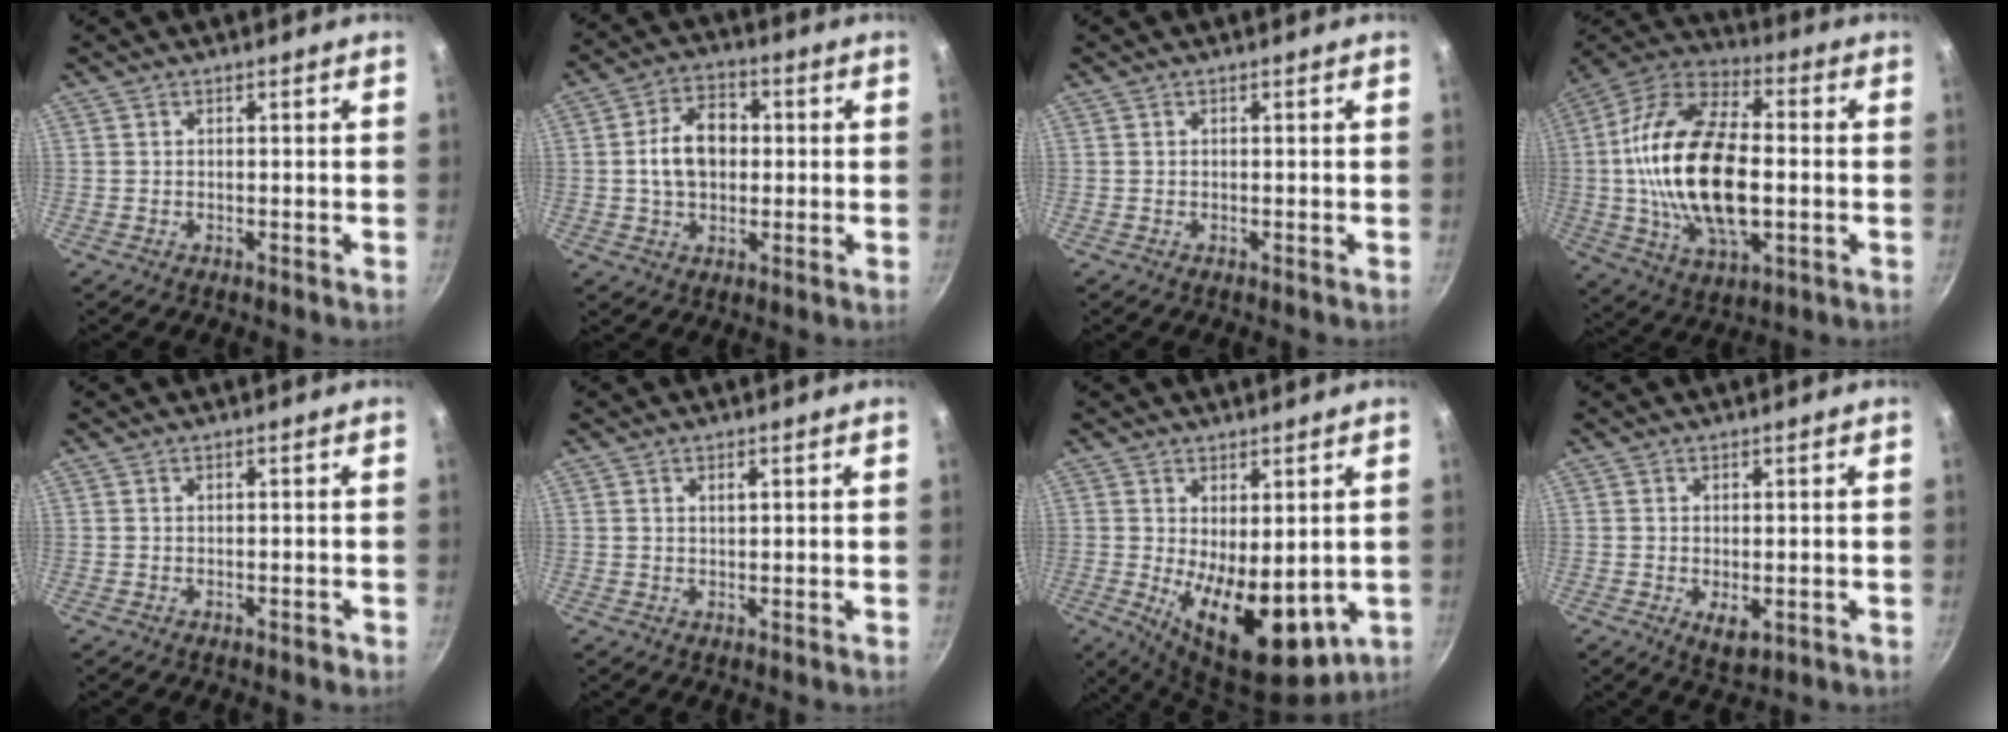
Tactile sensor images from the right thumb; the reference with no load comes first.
{"total": 10.0, "force": [0.5, 7.1, 7.1], "torque": [-0.094, 0.018, 0.001]}
{"total": 0.0}
{"total": 24.6, "force": [-1.2, 13.0, 20.8], "torque": [-0.390, 0.025, -0.026]}
{"total": 0.7, "force": [-0.5, 0.3, 0.5], "torque": [-0.003, 0.007, -0.003]}
{"total": 1.2, "force": [0.5, 0.6, 0.9], "torque": [-0.011, 0.002, 0.010]}
{"total": 14.5, "force": [-1.2, 7.3, 12.4], "torque": [-0.165, -0.028, 0.001]}
{"total": 3.9, "force": [-0.9, 2.1, 3.2], "torque": [-0.051, -0.013, -0.008]}